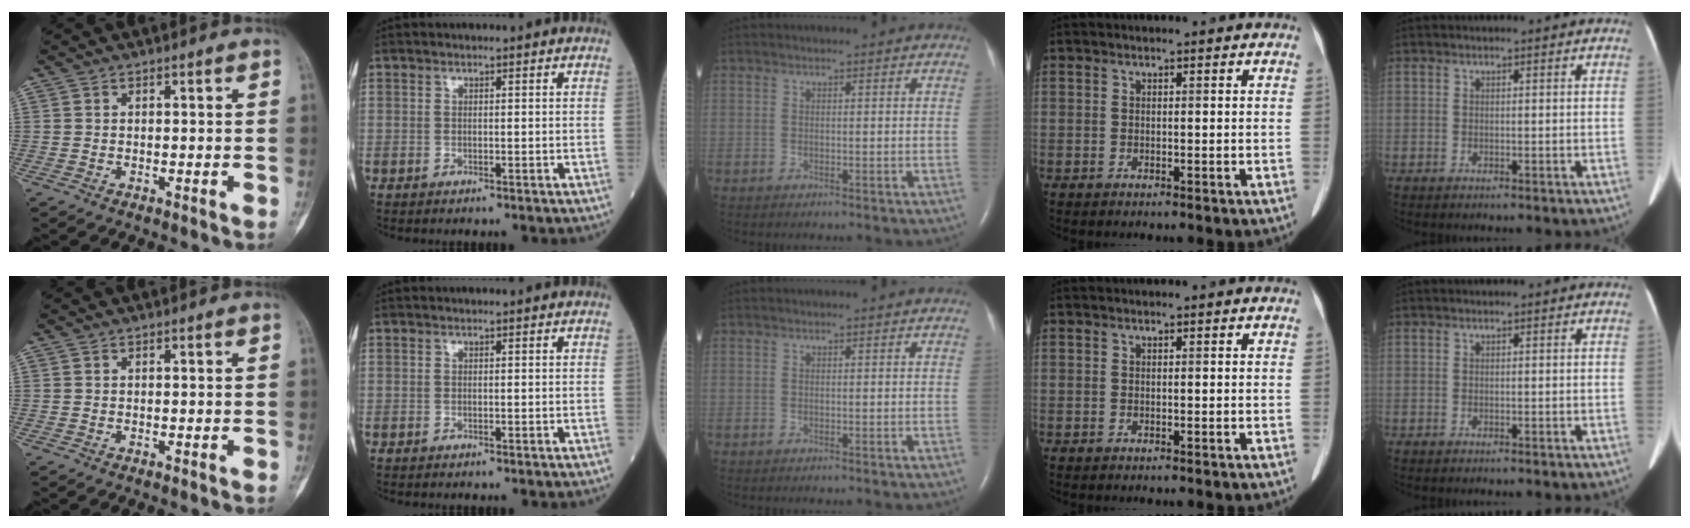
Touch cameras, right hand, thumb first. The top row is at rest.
{}